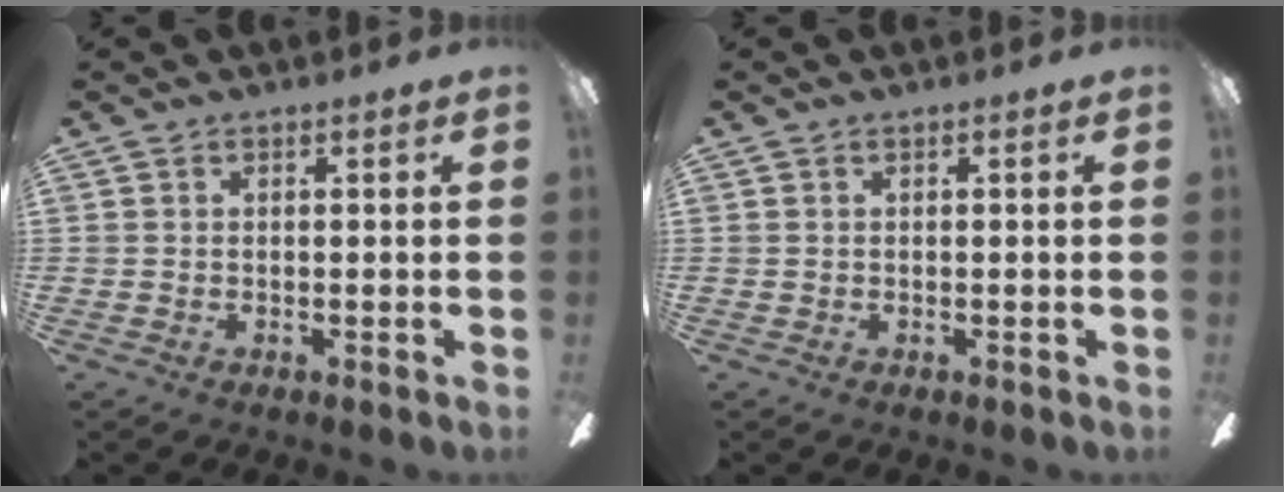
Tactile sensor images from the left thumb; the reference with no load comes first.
{"total": 0.0}